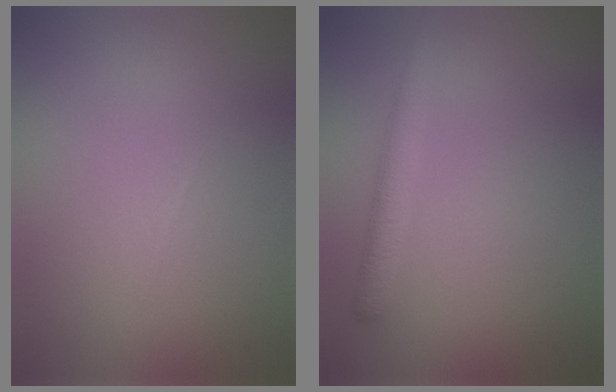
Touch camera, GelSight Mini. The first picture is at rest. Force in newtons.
{"total": 2.1, "press": 2.1, "slide": 0.1}